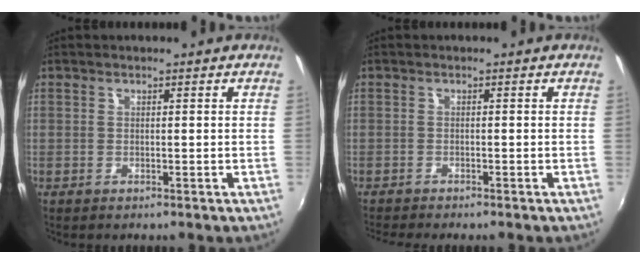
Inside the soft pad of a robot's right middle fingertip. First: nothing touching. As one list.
[{"total": 2.3, "force": [-2.2, 0.0, 0.7], "torque": [-0.026, -0.016, -0.043]}]